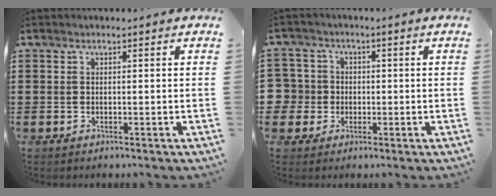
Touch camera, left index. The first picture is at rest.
{"total": 4.4, "force": [-0.5, 4.4, 0.3], "torque": [-0.041, 0.007, -0.018]}